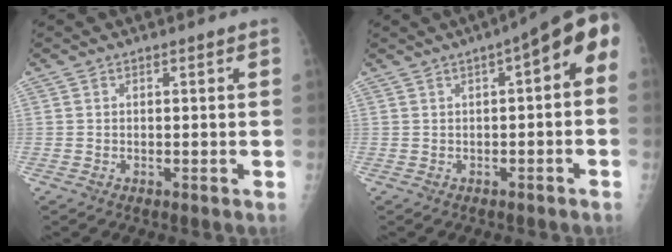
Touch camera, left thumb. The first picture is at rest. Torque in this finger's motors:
{"motor_torque": [0.75, 1.73, 1.19, -0.36, 0.05]}